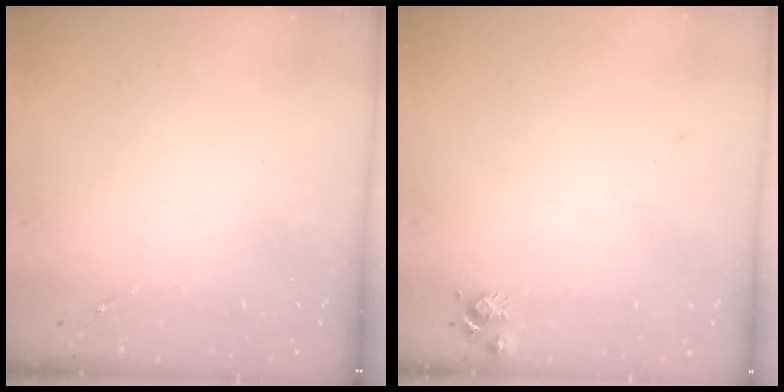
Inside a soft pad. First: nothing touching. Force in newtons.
{"total": 6.5, "press": 6.5, "slide": 0.8}